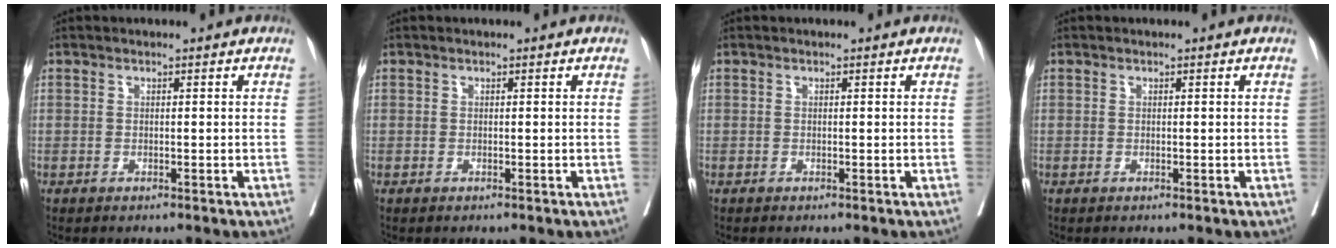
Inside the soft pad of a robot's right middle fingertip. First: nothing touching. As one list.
[{"total": 0.0}, {"total": 0.0}, {"total": 0.0}]